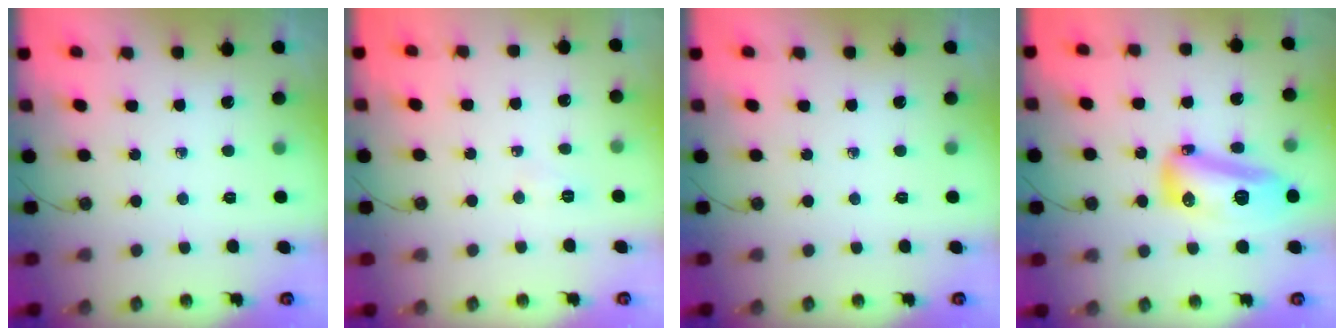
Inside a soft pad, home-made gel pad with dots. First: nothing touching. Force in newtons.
{"total": 4.4, "press": 4.1, "slide": 1.6}
{"total": 0.0}
{"total": 14.6, "press": 14.5, "slide": 1.4}